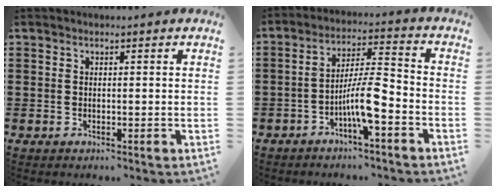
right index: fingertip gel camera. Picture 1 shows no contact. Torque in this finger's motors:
{"motor_torque": [2.14, 0.00, 0.63, 0.19]}